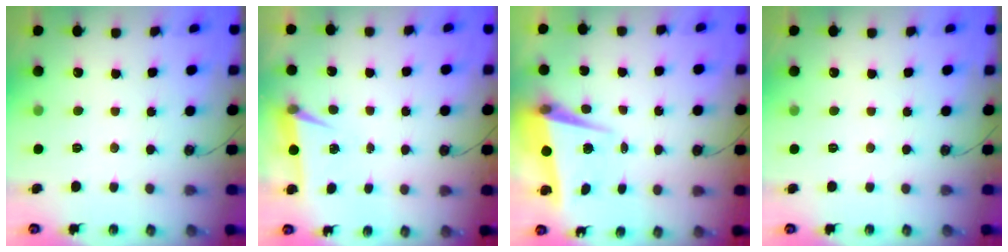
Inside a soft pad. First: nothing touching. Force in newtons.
{"total": 4.8, "press": 1.8, "slide": 4.5}
{"total": 8.0, "press": 7.2, "slide": 3.6}
{"total": 0.0}